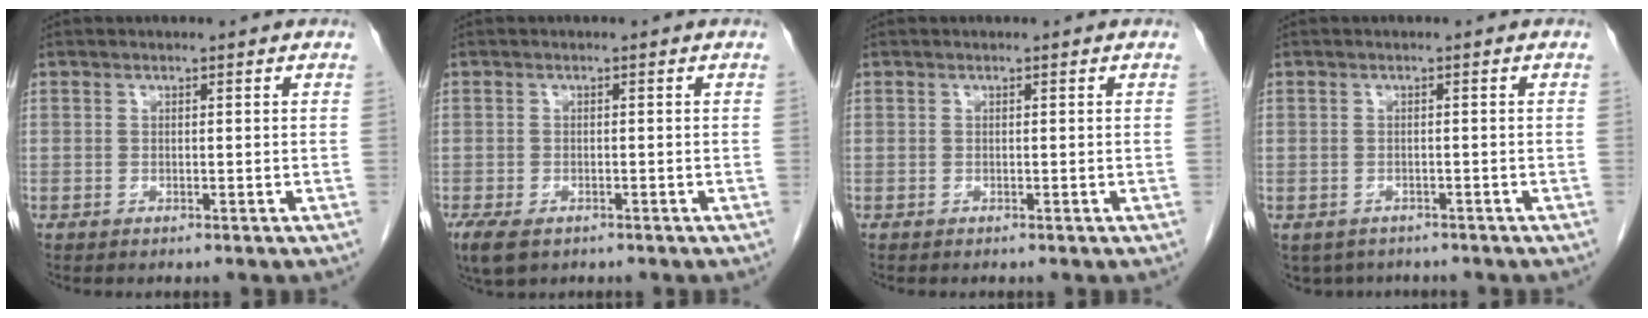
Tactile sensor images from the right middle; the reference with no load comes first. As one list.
[{"total": 5.3, "force": [-3.3, 2.7, 3.0], "torque": [-0.064, -0.013, -0.053]}, {"total": 0.0}, {"total": 4.7, "force": [-3.8, 2.7, 0.9], "torque": [-0.005, 0.002, -0.049]}]